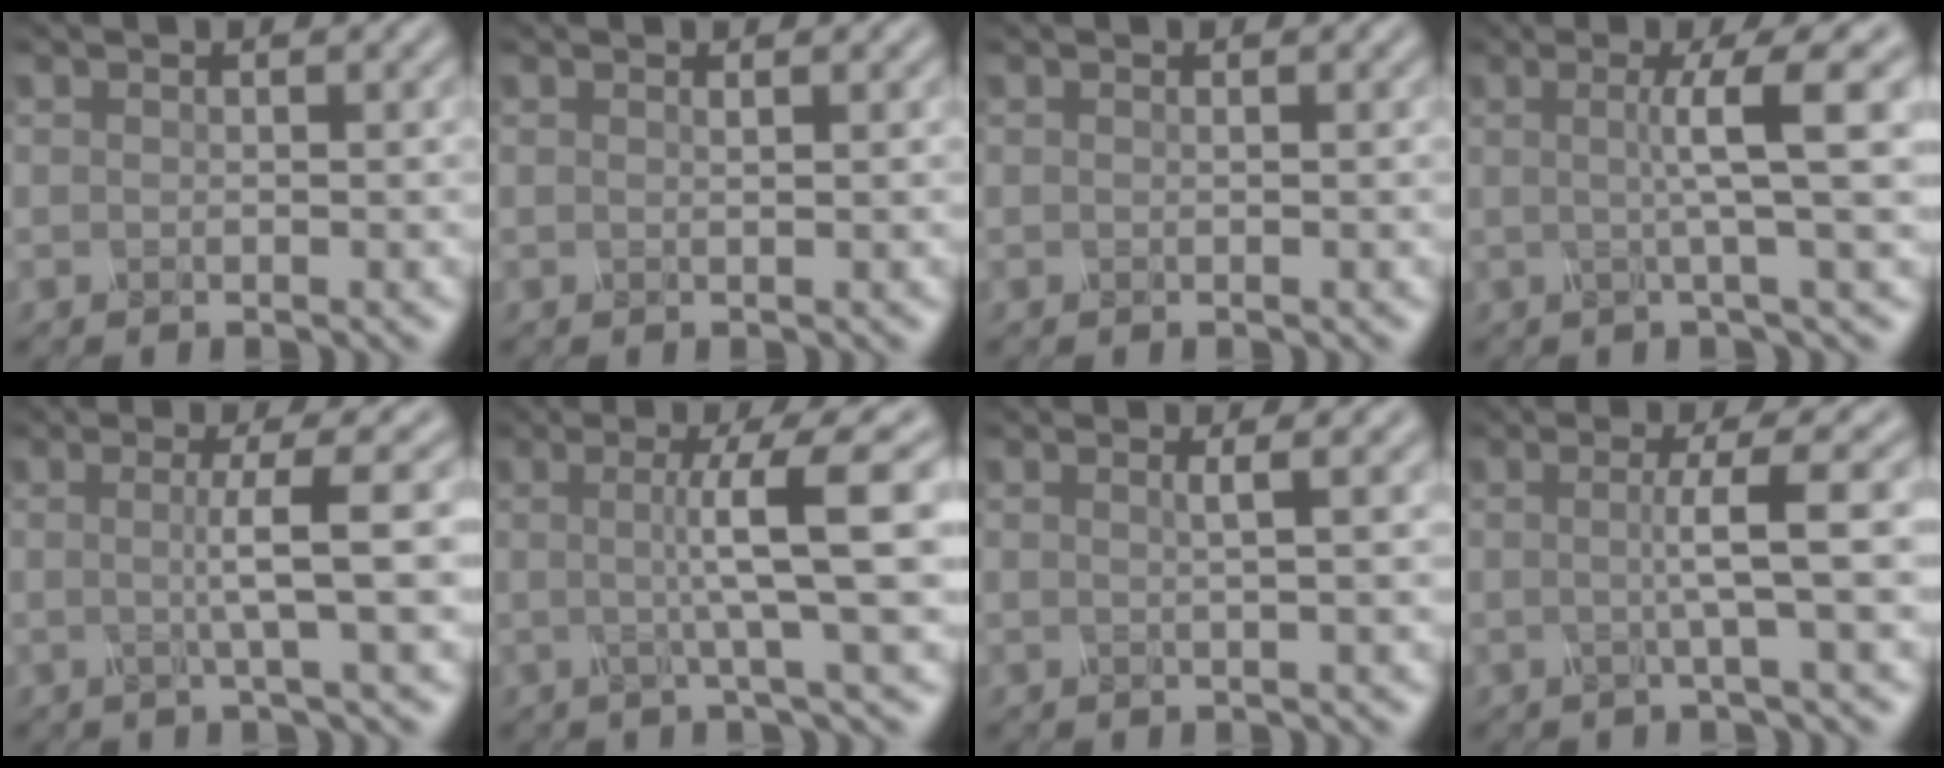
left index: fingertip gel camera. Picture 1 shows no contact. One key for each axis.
{"total": 0.7, "fx": 0.4, "fy": 0.3, "fz": 0.6, "tx": 0.000, "ty": 0.000, "tz": 0.003}
{"total": 0.0}
{"total": 5.8, "fx": 0.8, "fy": 0.7, "fz": 5.7, "tx": -0.087, "ty": 0.012, "tz": 0.008}
{"total": 4.4, "fx": 0.2, "fy": 0.7, "fz": 4.4, "tx": -0.069, "ty": 0.002, "tz": -0.006}
{"total": 7.3, "fx": 0.6, "fy": 1.0, "fz": 7.2, "tx": -0.110, "ty": 0.012, "tz": 0.007}
{"total": 2.3, "fx": 0.6, "fy": 0.7, "fz": 2.1, "tx": -0.028, "ty": 0.007, "tz": -0.008}
{"total": 4.3, "fx": 0.1, "fy": 0.6, "fz": 4.3, "tx": -0.066, "ty": 0.003, "tz": -0.009}